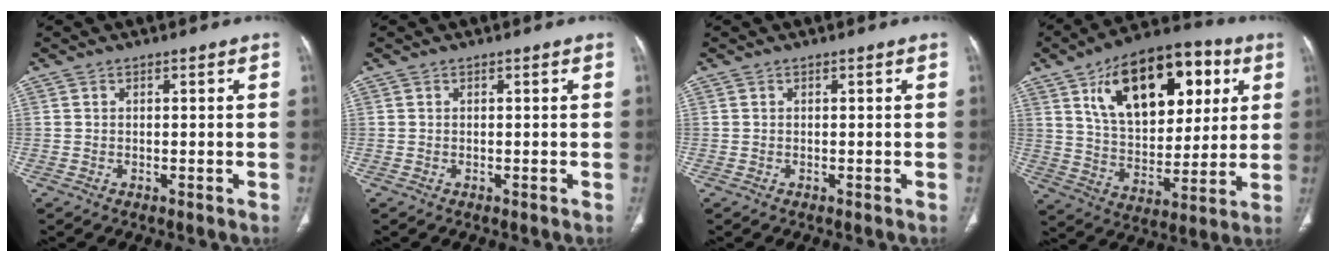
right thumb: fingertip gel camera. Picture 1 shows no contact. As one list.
[{"total": 0.0}, {"total": 0.0}, {"total": 24.6, "force": [9.6, 13.6, 18.1], "torque": [-0.246, -0.015, 0.158]}]